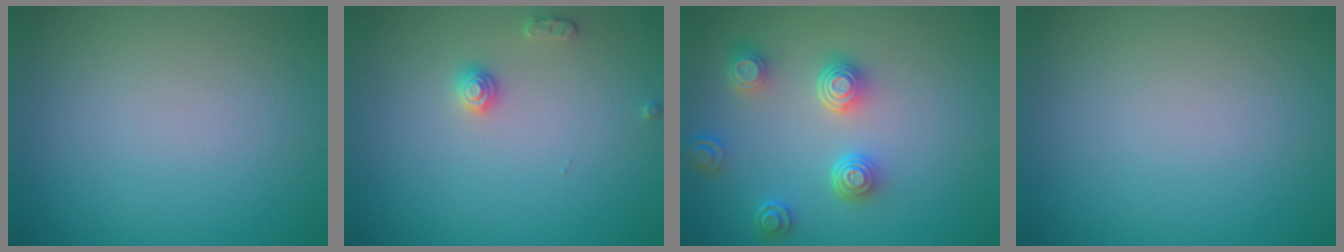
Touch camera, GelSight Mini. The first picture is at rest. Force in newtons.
{"total": 1.4, "press": 1.4, "slide": 0.1}
{"total": 4.2, "press": 3.4, "slide": 2.6}
{"total": 0.0}